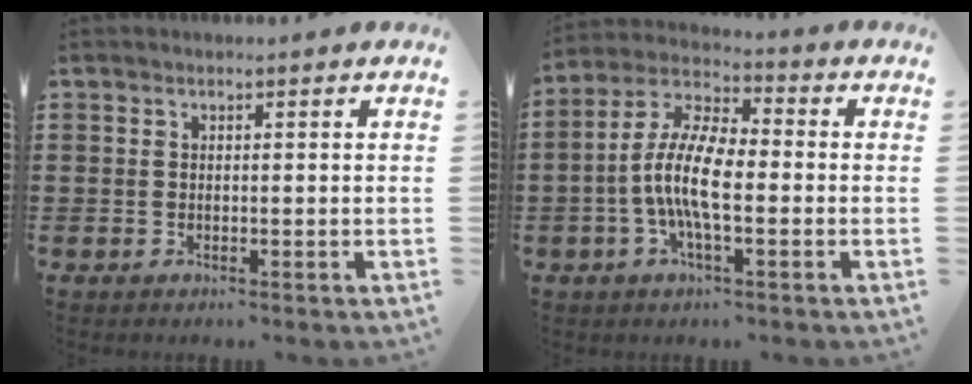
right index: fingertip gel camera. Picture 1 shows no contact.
{"total": 10.0, "force": [-2.0, 3.6, 9.1], "torque": [-0.208, -0.011, -0.044]}